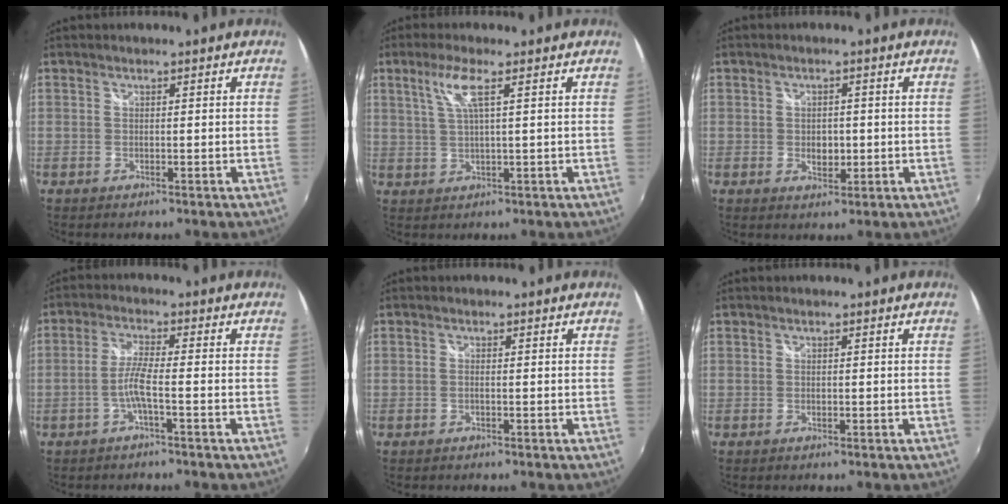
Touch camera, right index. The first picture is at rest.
{"total": 4.9, "force": [2.1, 0.0, 4.4], "torque": [-0.090, 0.001, 0.045]}
{"total": 3.3, "force": [-0.4, 2.4, 2.3], "torque": [-0.034, -0.003, -0.006]}
{"total": 4.2, "force": [-1.7, -0.2, 3.9], "torque": [-0.087, 0.003, -0.033]}
{"total": 0.9, "force": [-0.2, 0.1, 0.8], "torque": [-0.017, 0.001, -0.006]}
{"total": 0.0}